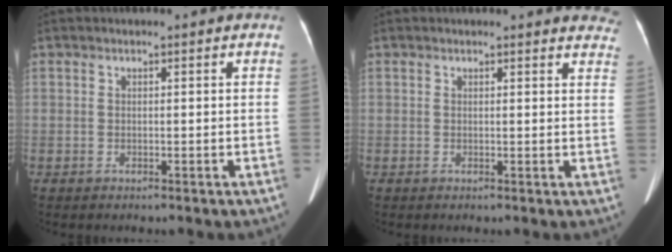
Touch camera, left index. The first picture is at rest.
{"total": 6.7, "force": [6.5, 1.6, 0.9], "torque": [0.023, -0.023, 0.032]}